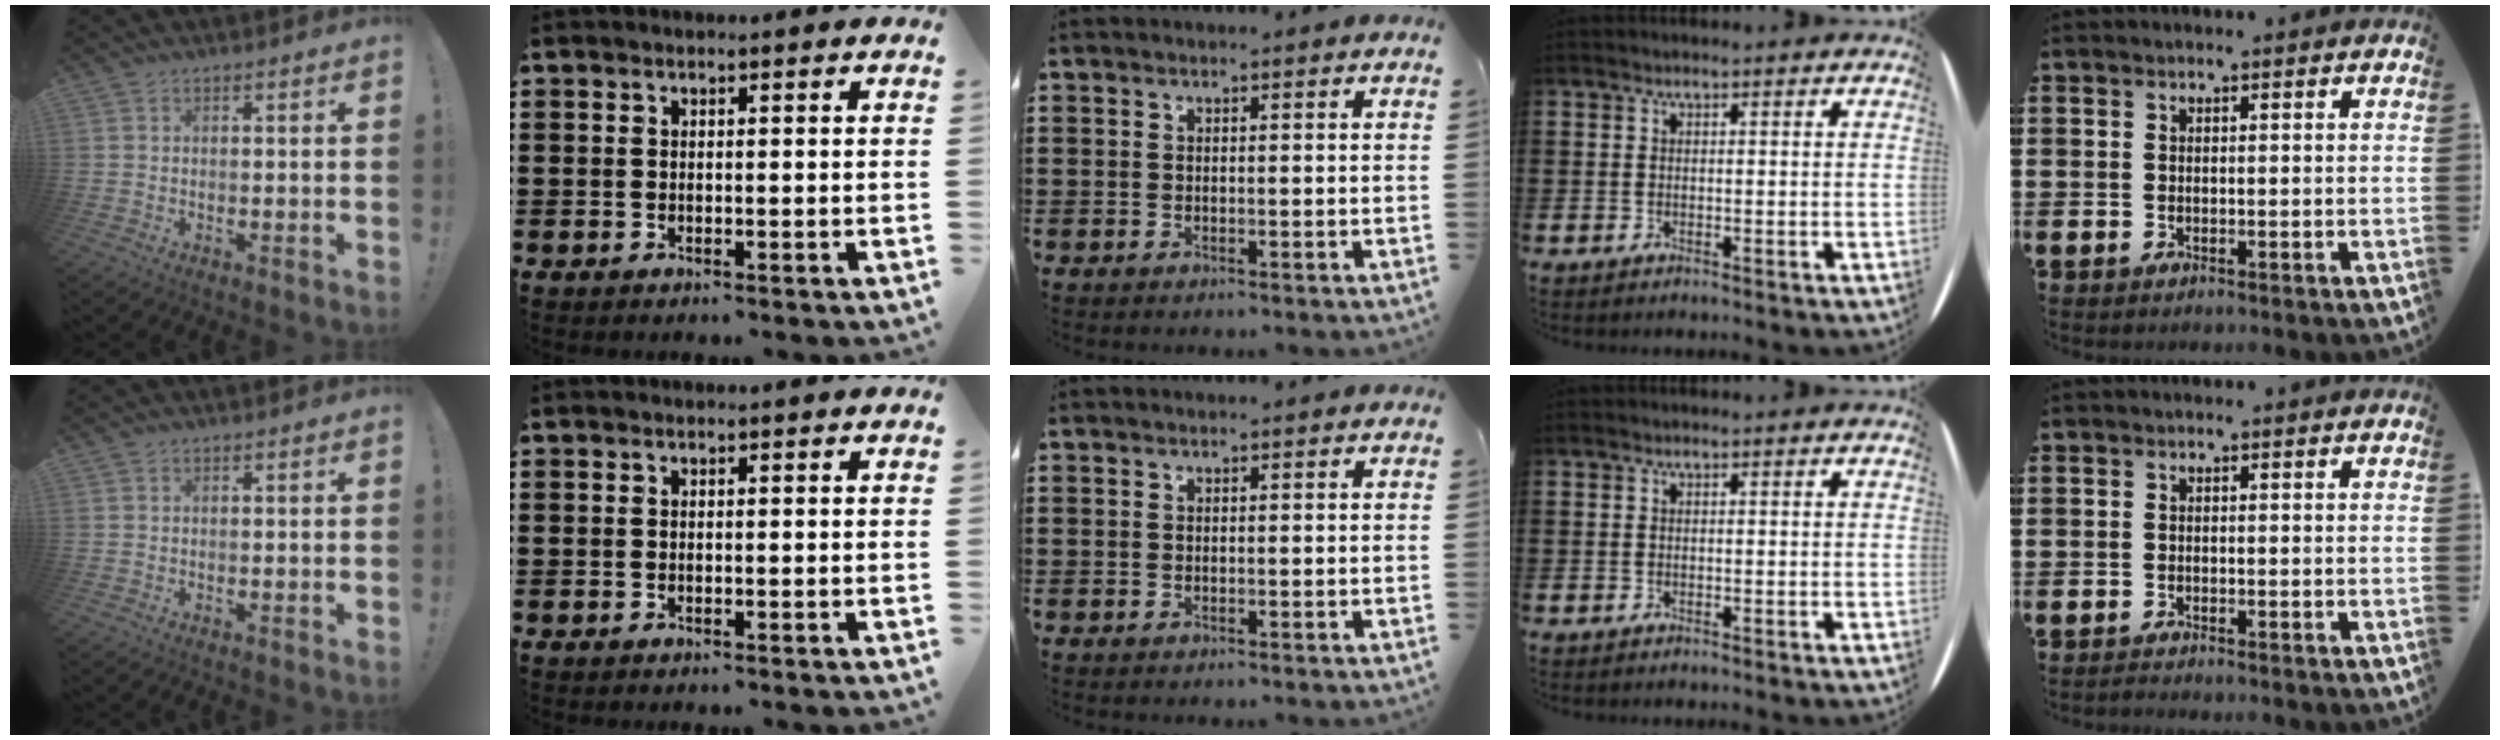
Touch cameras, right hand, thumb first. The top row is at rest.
{"little": {"total": 0.5, "force": [-0.5, 0.0, 0.0], "torque": [-0.001, -0.003, -0.010]}}